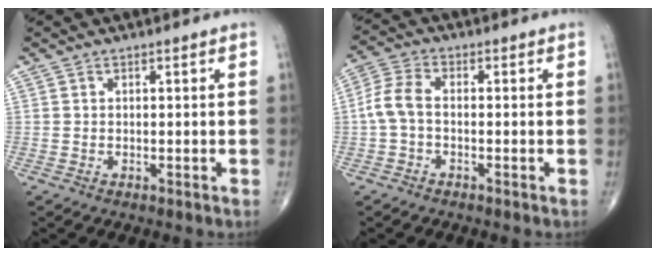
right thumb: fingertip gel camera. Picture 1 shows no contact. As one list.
[{"total": 5.5, "force": [-0.7, 3.2, 4.4], "torque": [-0.100, 0.016, -0.022]}]